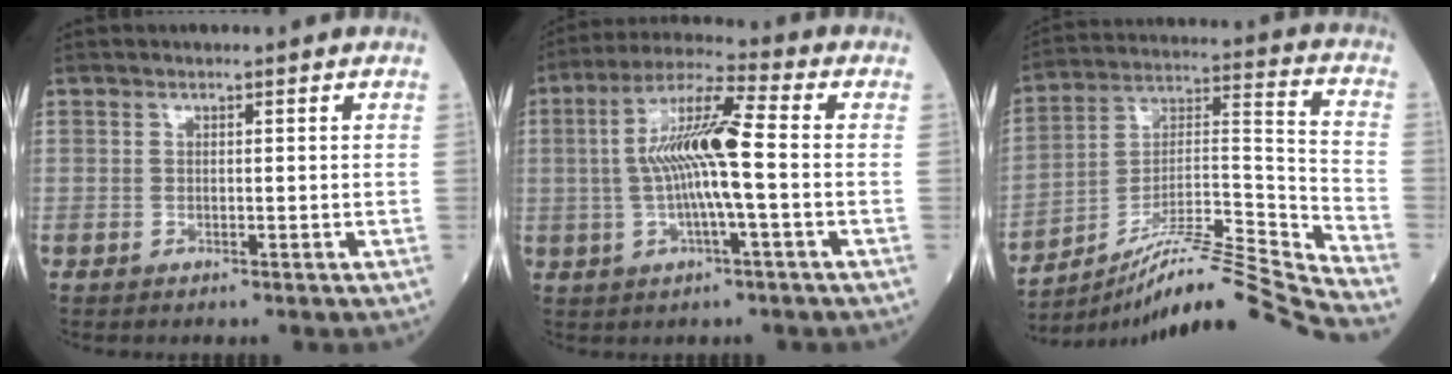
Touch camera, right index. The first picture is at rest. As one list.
[{"total": 11.4, "force": [-0.4, 0.8, 11.3], "torque": [-0.218, 0.015, -0.014]}, {"total": 20.1, "force": [-17.6, -2.5, 9.3], "torque": [-0.149, 0.024, -0.296]}]